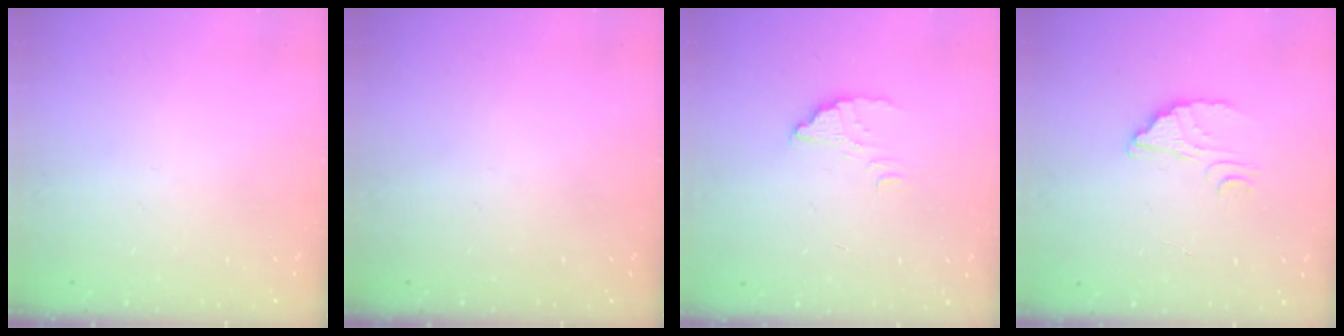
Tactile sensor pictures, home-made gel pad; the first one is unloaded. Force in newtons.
{"total": 0.0}
{"total": 2.7, "press": 2.7, "slide": 0.1}
{"total": 2.7, "press": 2.7, "slide": 0.1}